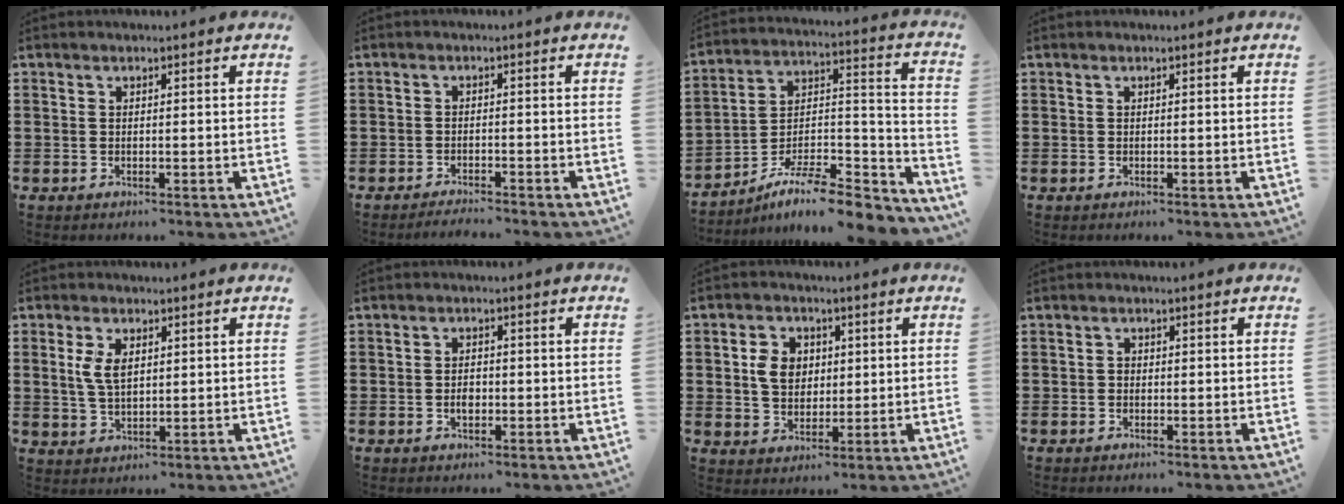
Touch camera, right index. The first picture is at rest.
{"total": 1.9, "force": [-1.7, -0.7, 0.0], "torque": [0.003, 0.002, -0.034]}
{"total": 9.2, "force": [-7.8, 1.2, 4.9], "torque": [-0.072, 0.013, -0.151]}
{"total": 0.0}
{"total": 4.3, "force": [1.3, 1.8, 3.7], "torque": [-0.081, 0.004, 0.022]}
{"total": 2.2, "force": [-0.5, 1.2, 1.8], "torque": [-0.035, 0.002, -0.009]}
{"total": 5.3, "force": [1.1, 4.0, 3.3], "torque": [-0.065, 0.014, 0.017]}
{"total": 0.0}